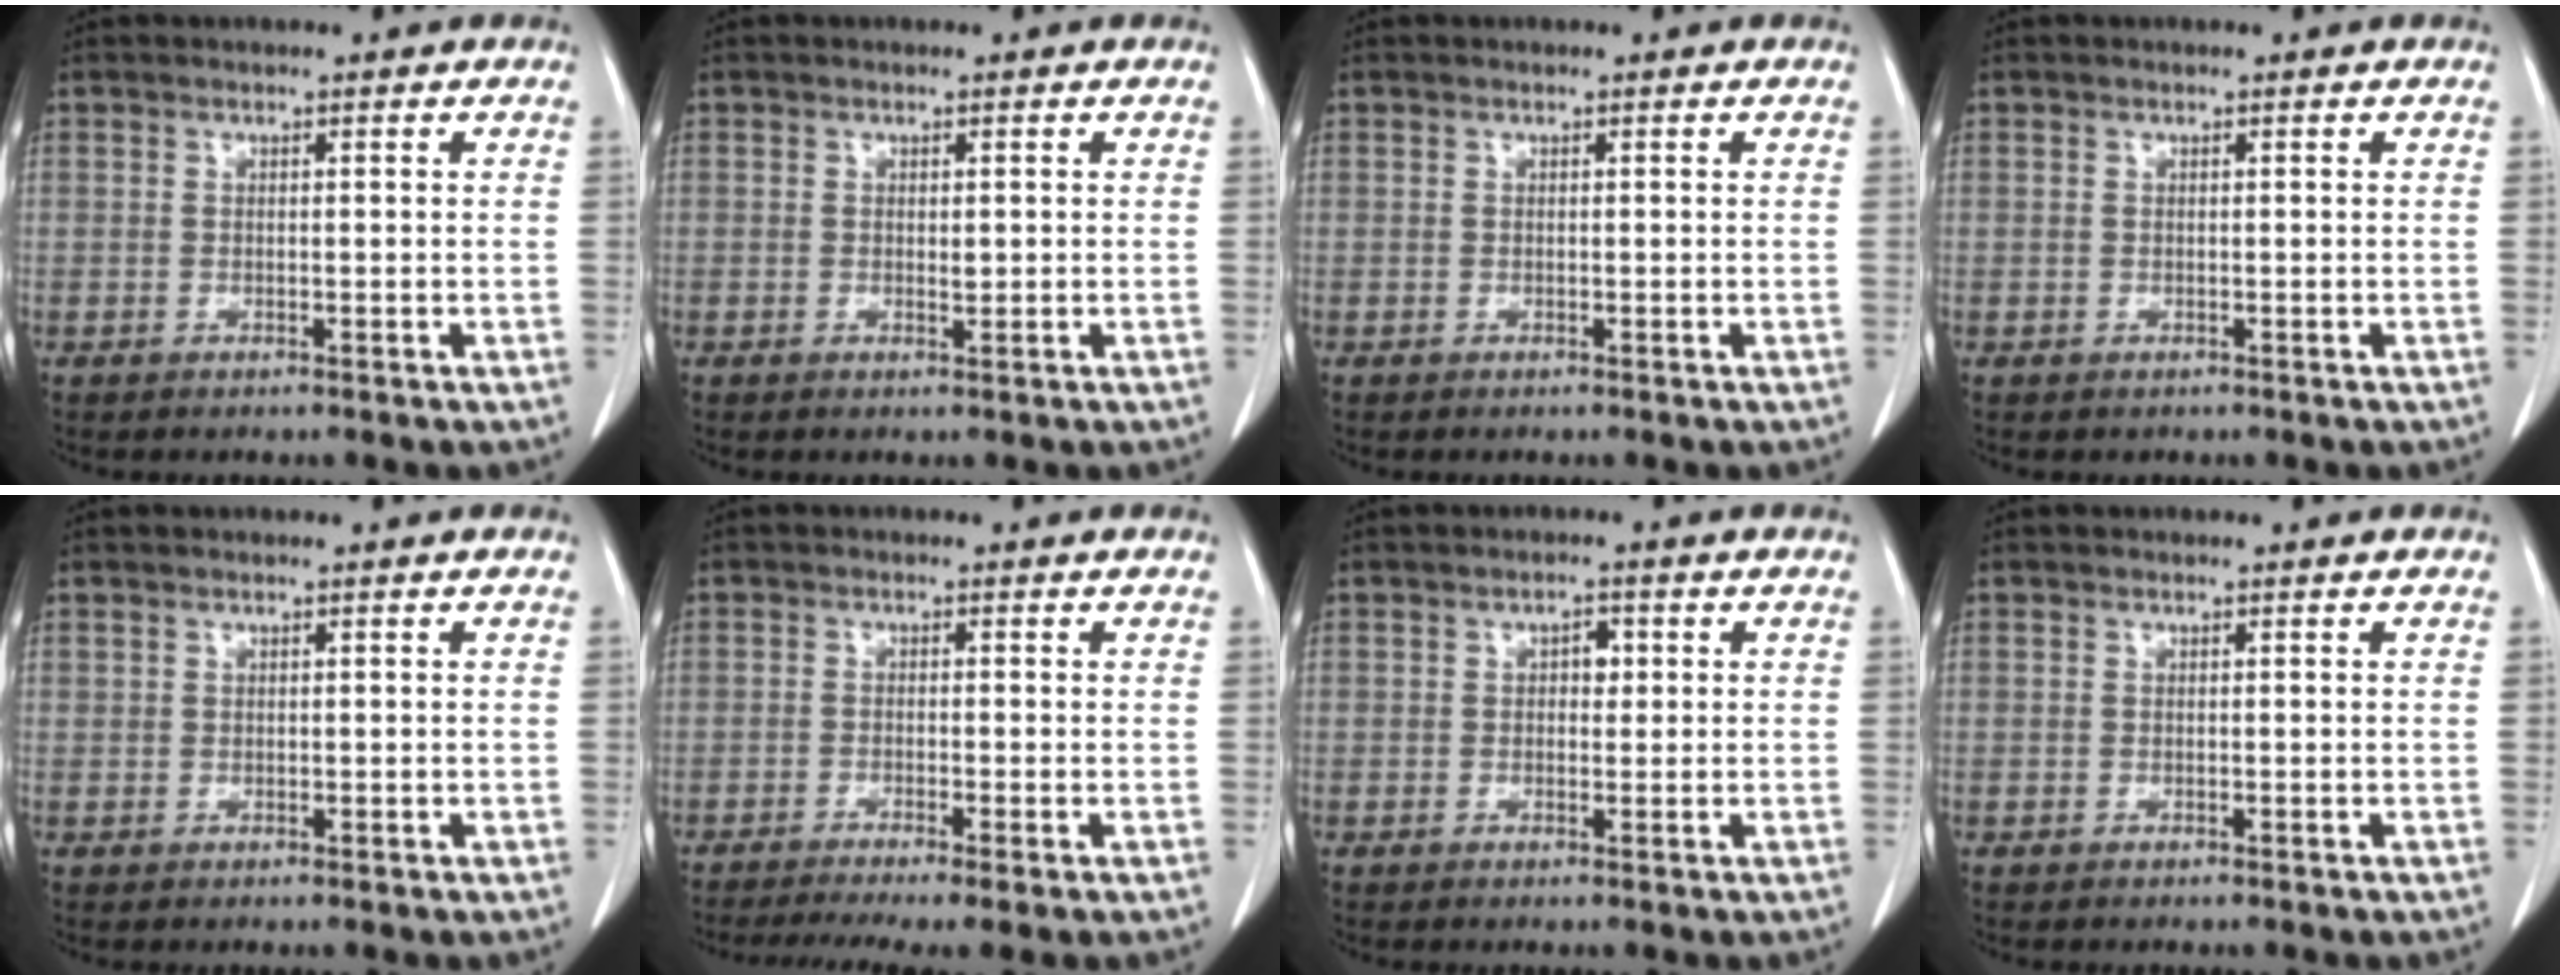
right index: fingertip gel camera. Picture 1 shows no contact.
{"total": 0.9, "force": [0.1, 0.5, 0.7], "torque": [-0.009, -0.001, 0.003]}
{"total": 0.0}
{"total": 0.6, "force": [0.1, 0.6, 0.0], "torque": [0.006, 0.004, 0.000]}
{"total": 0.7, "force": [0.4, 0.5, 0.2], "torque": [0.002, 0.000, 0.009]}
{"total": 7.6, "force": [-5.5, 0.9, 5.2], "torque": [-0.079, -0.012, -0.089]}
{"total": 2.0, "force": [0.5, 1.3, 1.5], "torque": [-0.020, 0.007, 0.006]}
{"total": 0.0}